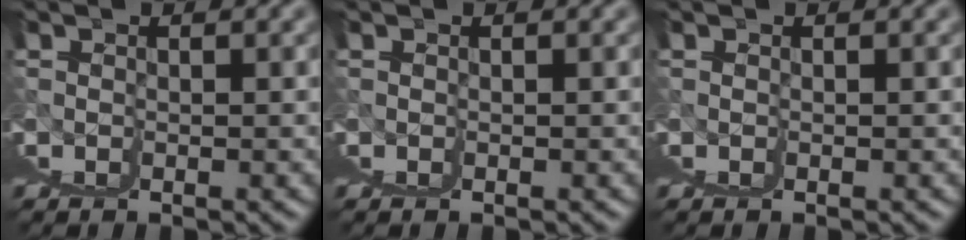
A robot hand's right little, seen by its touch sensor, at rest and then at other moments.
{"total": 0.0}
{"total": 0.0}